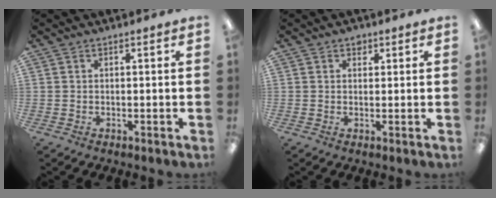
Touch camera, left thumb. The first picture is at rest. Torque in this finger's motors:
{"motor_torque": [0.15, 0.00, 0.52, 0.03, 0.00]}